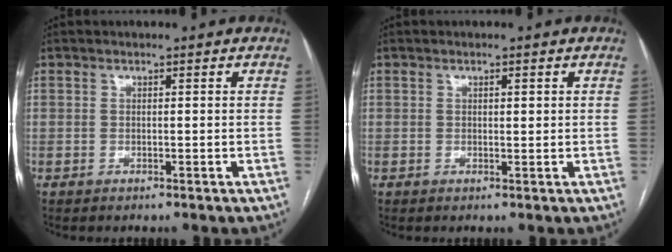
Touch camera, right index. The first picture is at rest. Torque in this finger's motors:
{"motor_torque": [0.31, 0.00, -0.08, 0.00]}